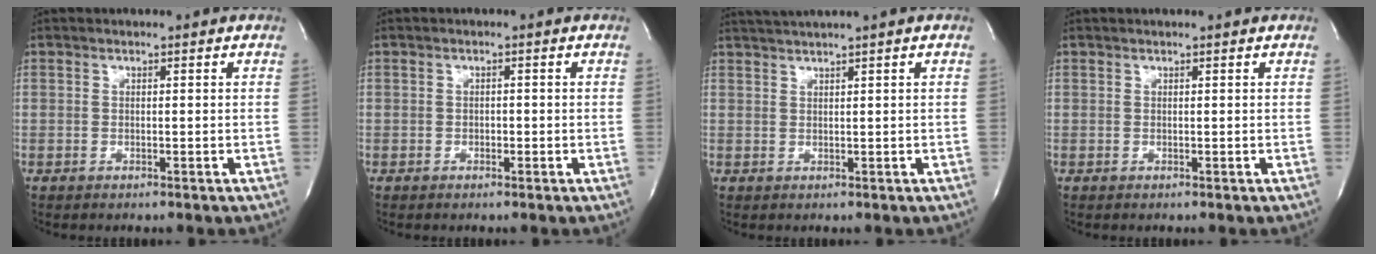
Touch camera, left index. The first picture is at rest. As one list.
[{"total": 0.7, "force": [-0.3, 0.5, 0.5], "torque": [-0.006, 0.002, -0.005]}, {"total": 3.1, "force": [2.5, -1.2, 1.4], "torque": [-0.028, 0.008, 0.053]}, {"total": 1.3, "force": [1.2, -0.1, 0.5], "torque": [-0.011, 0.011, 0.016]}]